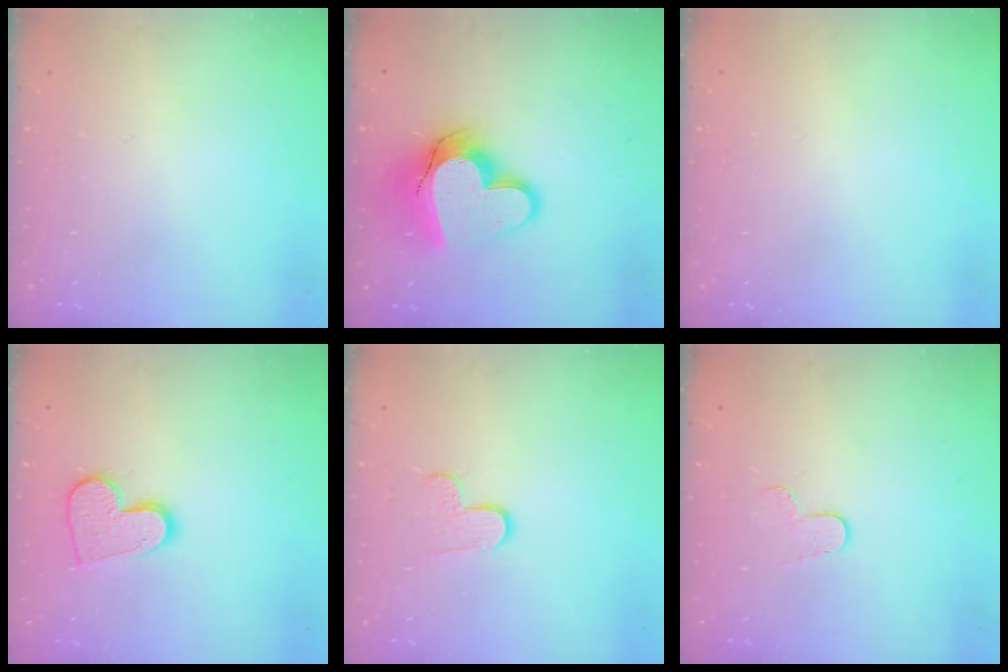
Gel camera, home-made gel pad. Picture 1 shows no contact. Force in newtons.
{"total": 16.2, "press": 16.2, "slide": 1.3}
{"total": 0.8, "press": 0.5, "slide": 0.6}
{"total": 12.0, "press": 11.9, "slide": 0.8}
{"total": 4.5, "press": 4.5, "slide": 0.4}
{"total": 5.1, "press": 5.1, "slide": 0.5}